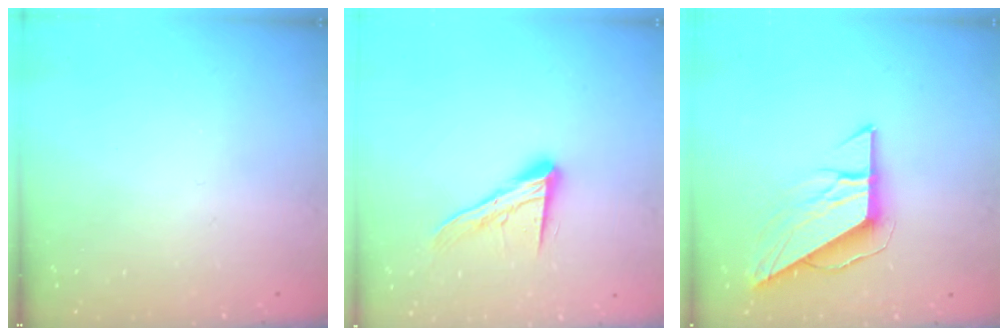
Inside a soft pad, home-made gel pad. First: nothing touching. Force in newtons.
{"total": 13.4, "press": 13.3, "slide": 1.1}
{"total": 11.1, "press": 11.0, "slide": 1.2}